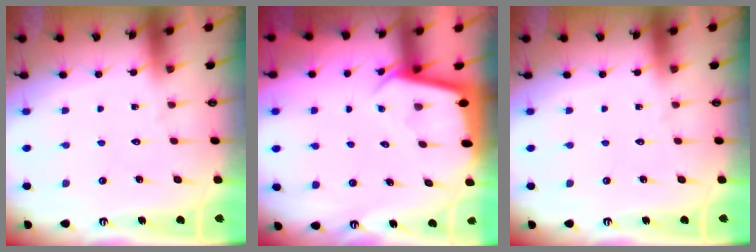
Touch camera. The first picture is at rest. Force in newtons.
{"total": 2.3, "press": 2.3, "slide": 0.1}
{"total": 0.0}